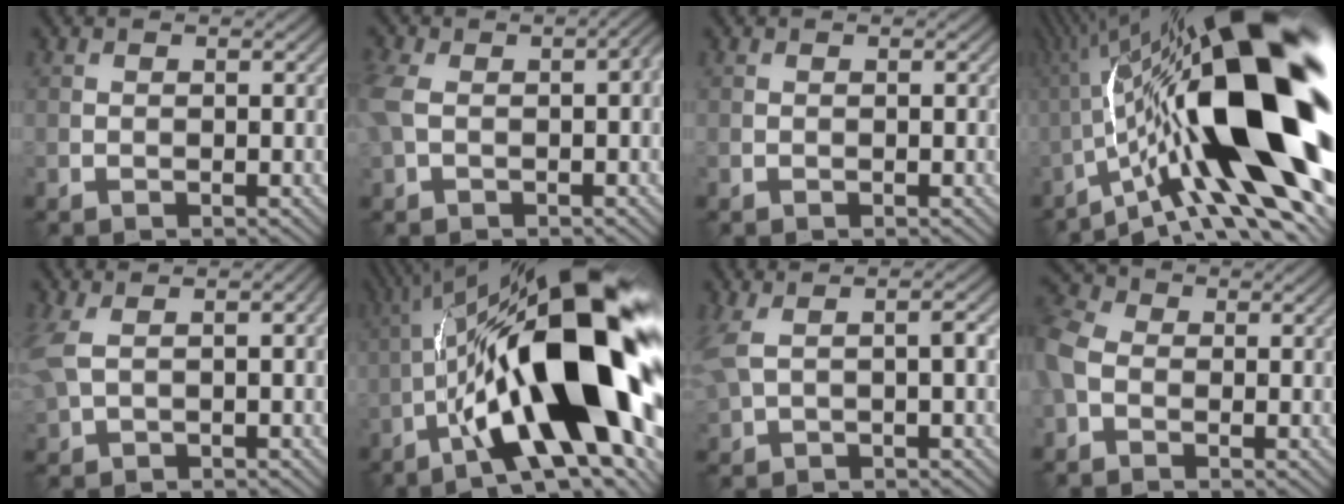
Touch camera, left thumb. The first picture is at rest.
{"total": 7.6, "force": [-0.1, 4.0, 6.4], "torque": [-0.161, -0.001, 0.001]}
{"total": 0.0}
{"total": 23.2, "force": [-1.2, 6.2, 22.3], "torque": [-0.368, 0.022, -0.034]}
{"total": 6.0, "force": [1.4, 2.7, 5.2], "torque": [-0.130, 0.006, 0.032]}
{"total": 22.3, "force": [-3.0, 7.1, 21.0], "torque": [-0.343, 0.024, -0.055]}
{"total": 5.4, "force": [1.2, 2.0, 4.8], "torque": [-0.121, 0.008, 0.024]}
{"total": 5.5, "force": [-1.1, 4.0, 3.7], "torque": [-0.115, 0.000, -0.033]}